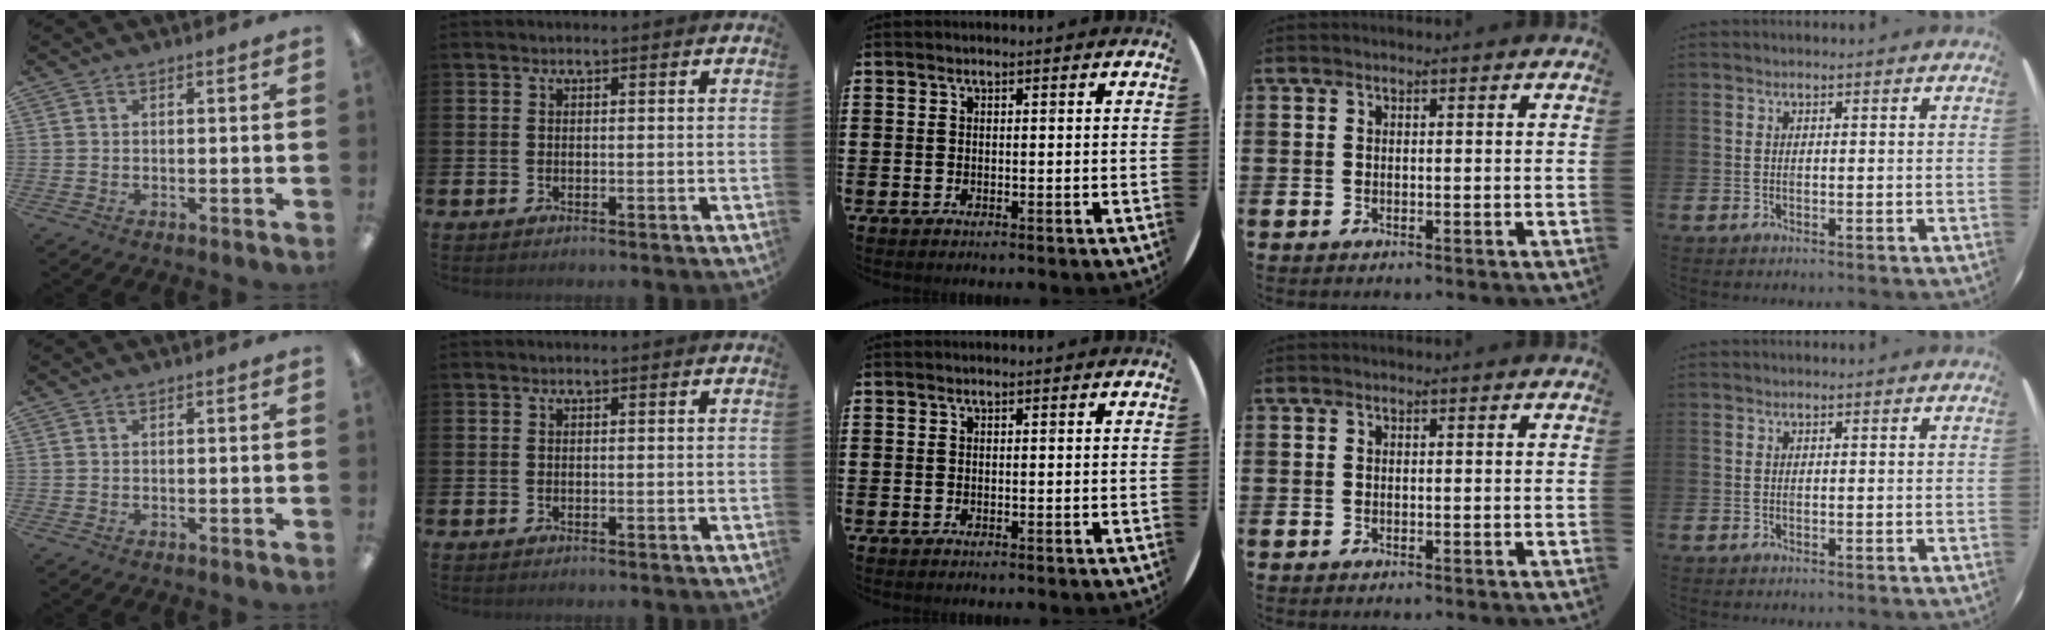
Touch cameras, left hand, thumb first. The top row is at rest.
{}